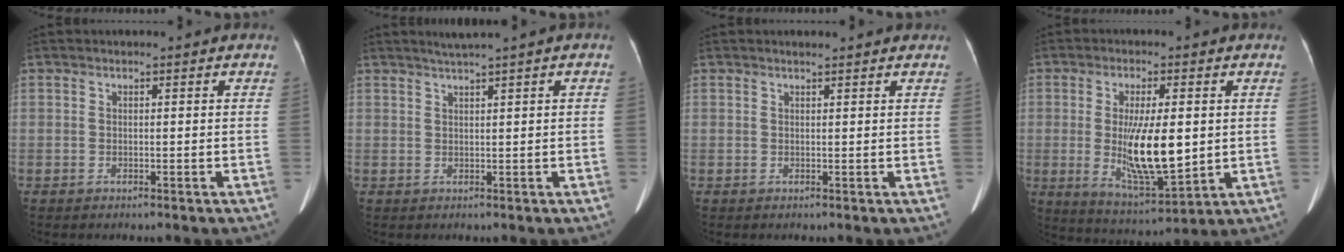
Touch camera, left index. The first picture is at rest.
{"total": 2.6, "force": [1.8, -0.5, 1.8], "torque": [-0.037, 0.009, 0.038]}
{"total": 2.7, "force": [2.4, 0.4, 1.1], "torque": [-0.020, 0.013, 0.027]}
{"total": 11.6, "force": [-0.1, 3.0, 11.2], "torque": [-0.207, -0.021, 0.006]}